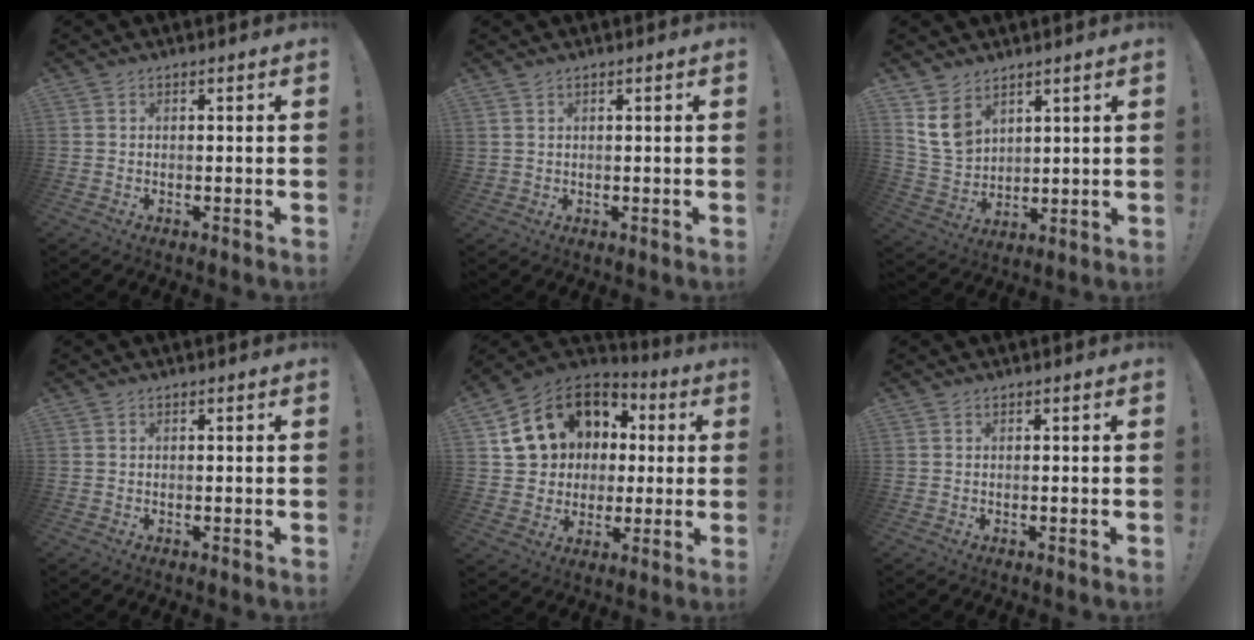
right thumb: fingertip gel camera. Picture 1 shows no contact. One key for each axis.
{"total": 1.4, "fx": 1.0, "fy": 0.9, "fz": 0.5, "tx": -0.003, "ty": -0.003, "tz": 0.018}
{"total": 9.9, "fx": 6.0, "fy": 6.6, "fz": 4.3, "tx": -0.089, "ty": -0.024, "tz": 0.125}
{"total": 0.0}
{"total": 16.6, "fx": 5.4, "fy": 14.0, "fz": 7.1, "tx": -0.101, "ty": -0.014, "tz": 0.126}
{"total": 0.0}